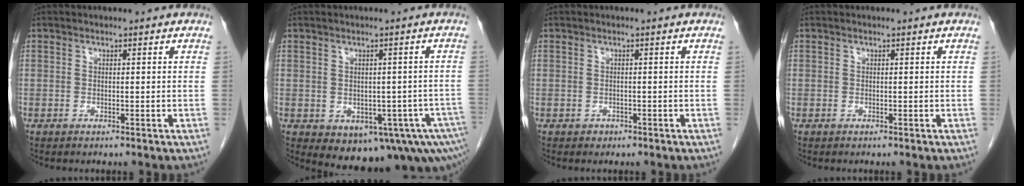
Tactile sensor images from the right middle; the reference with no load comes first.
{"total": 12.6, "force": [-6.0, 5.9, 9.3], "torque": [-0.090, 0.009, -0.063]}
{"total": 0.7, "force": [-0.3, 0.6, 0.0], "torque": [-0.005, 0.003, -0.003]}
{"total": 0.0}